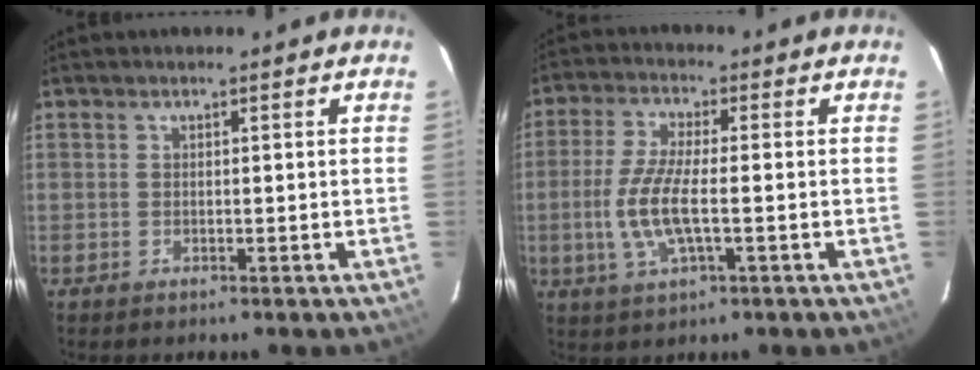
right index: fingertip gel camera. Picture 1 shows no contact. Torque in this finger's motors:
{"motor_torque": [0.32, -0.04, 0.54, 0.14]}